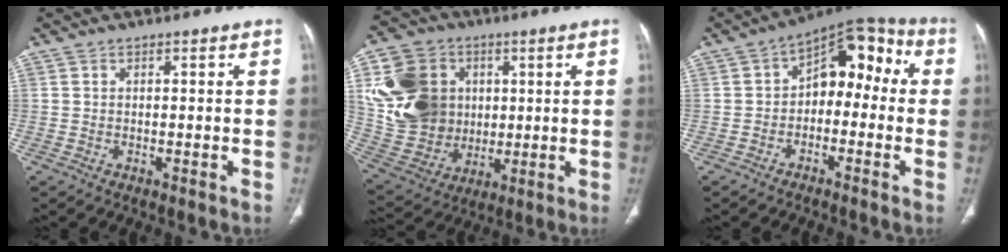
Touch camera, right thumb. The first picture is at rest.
{"total": 20.4, "force": [3.9, 16.9, 10.6], "torque": [-0.192, 0.010, 0.090]}
{"total": 11.7, "force": [-0.3, 7.7, 8.9], "torque": [-0.074, 0.052, -0.021]}